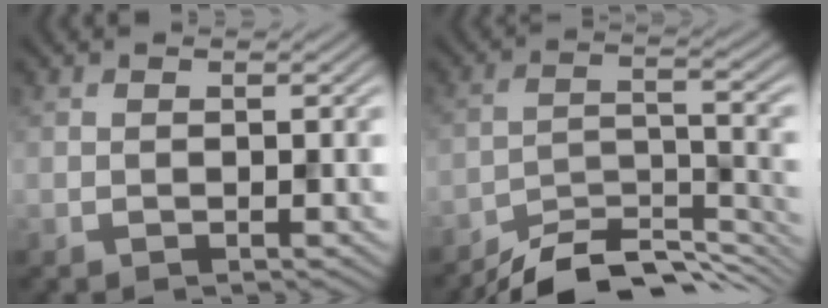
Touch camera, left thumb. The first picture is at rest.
{"total": 9.6, "force": [-8.3, 2.2, 4.4], "torque": [-0.078, -0.001, -0.141]}